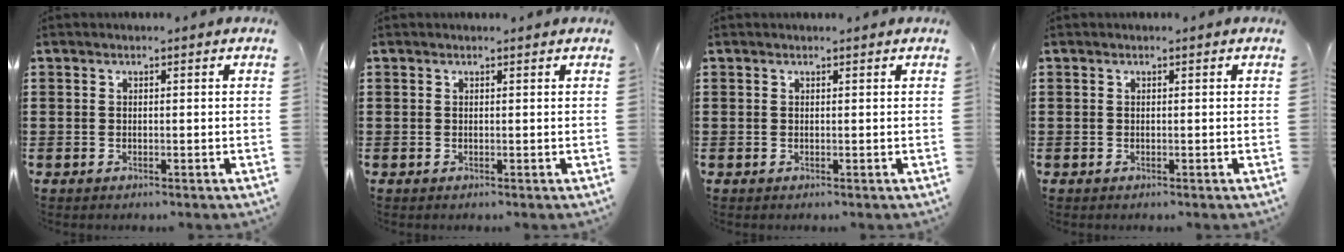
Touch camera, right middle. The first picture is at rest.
{"total": 0.0}
{"total": 0.0}
{"total": 0.0}